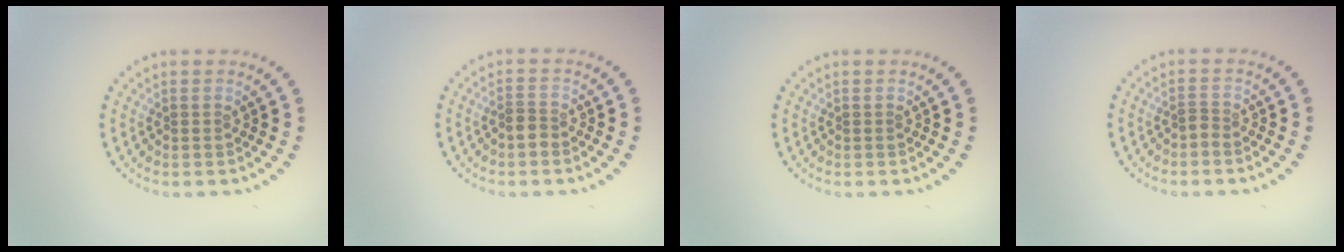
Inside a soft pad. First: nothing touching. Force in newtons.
{"total": 1.7, "press": 1.4, "slide": 0.9}
{"total": 0.0}
{"total": 0.6, "press": 0.3, "slide": 0.5}